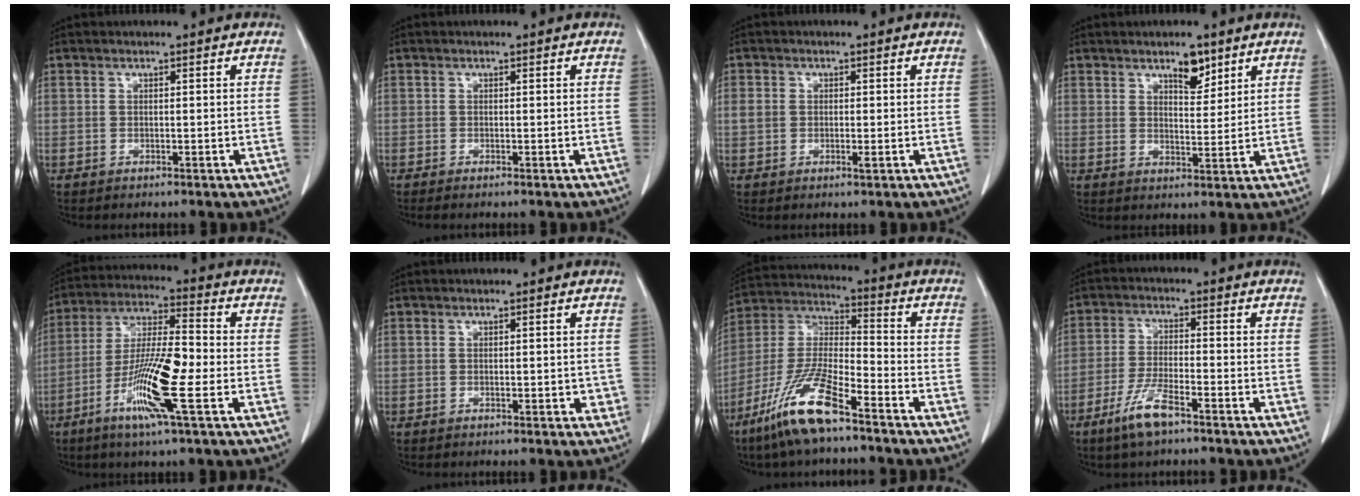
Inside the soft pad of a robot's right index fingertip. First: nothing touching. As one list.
[{"total": 0.5, "force": [-0.4, -0.1, 0.3], "torque": [-0.008, -0.001, -0.008]}, {"total": 2.3, "force": [0.0, 1.5, 1.8], "torque": [-0.032, 0.002, 0.003]}, {"total": 4.5, "force": [3.1, 1.6, 2.9], "torque": [-0.044, -0.003, 0.051]}, {"total": 13.4, "force": [-4.6, 0.9, 12.6], "torque": [-0.246, -0.012, -0.091]}, {"total": 1.7, "force": [-0.2, 0.9, 1.4], "torque": [-0.013, 0.001, 0.000]}, {"total": 13.9, "force": [-8.9, 2.2, 10.4], "torque": [-0.222, -0.021, -0.174]}, {"total": 6.8, "force": [-4.5, 1.2, 4.9], "torque": [-0.106, -0.008, -0.085]}]